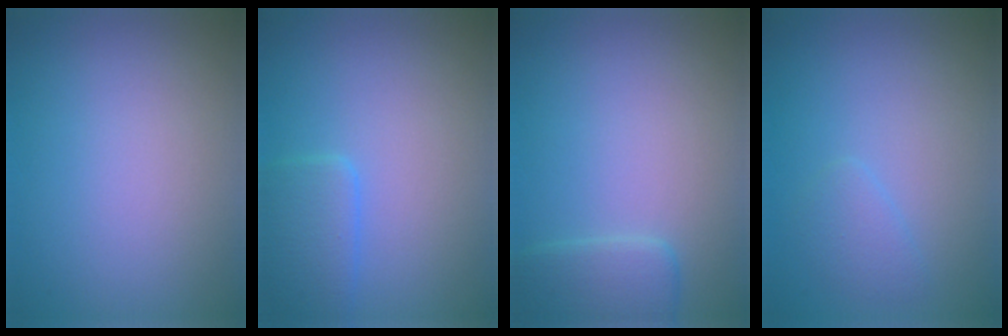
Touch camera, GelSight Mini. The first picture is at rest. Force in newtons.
{"total": 2.6, "press": 2.5, "slide": 0.3}
{"total": 2.5, "press": 2.5, "slide": 0.2}
{"total": 1.3, "press": 1.3, "slide": 0.1}